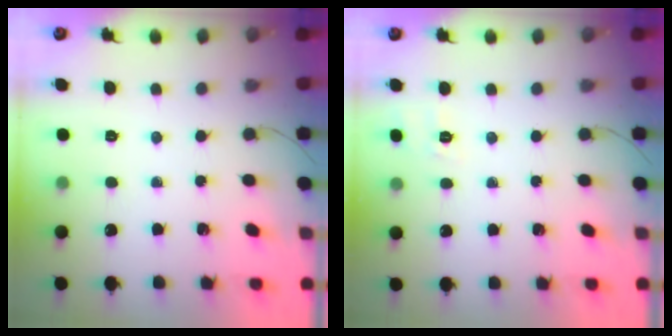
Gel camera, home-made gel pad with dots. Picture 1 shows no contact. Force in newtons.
{"total": 2.8, "press": 2.2, "slide": 1.8}